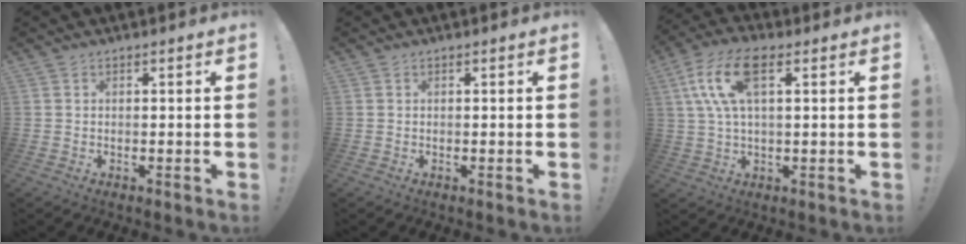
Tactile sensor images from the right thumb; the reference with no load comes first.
{"total": 0.0}
{"total": 13.0, "force": [4.5, 5.5, 10.8], "torque": [-0.215, -0.003, 0.082]}